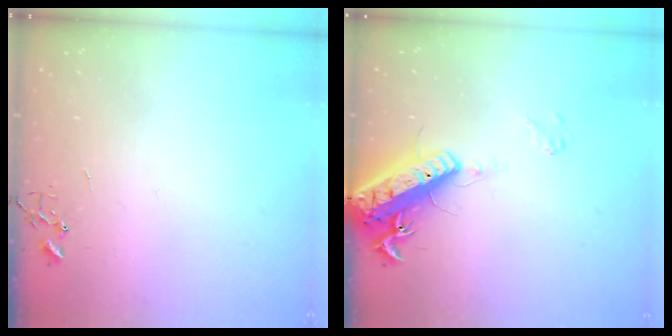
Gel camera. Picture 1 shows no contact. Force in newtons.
{"total": 19.0, "press": 18.7, "slide": 3.7}